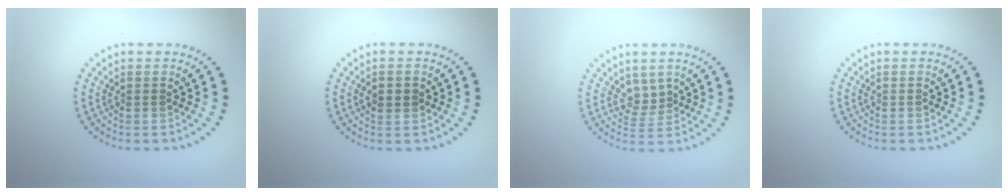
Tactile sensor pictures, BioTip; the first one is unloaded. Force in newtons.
{"total": 1.5, "press": 1.5, "slide": 0.2}
{"total": 1.9, "press": 1.3, "slide": 1.4}
{"total": 0.0}